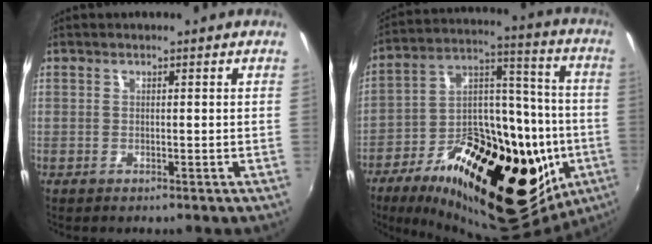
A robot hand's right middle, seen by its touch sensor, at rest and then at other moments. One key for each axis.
{"total": 36.3, "fx": -12.9, "fy": 17.5, "fz": 29.0, "tx": -0.466, "ty": 0.005, "tz": -0.182}